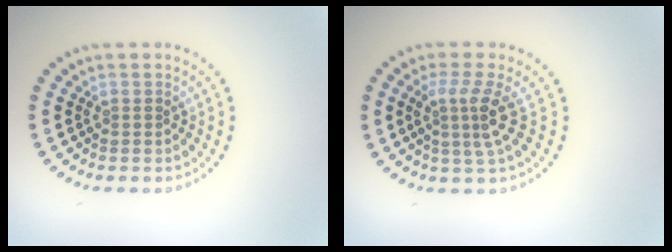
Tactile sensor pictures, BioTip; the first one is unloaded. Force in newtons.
{"total": 3.3, "press": 2.4, "slide": 2.3}